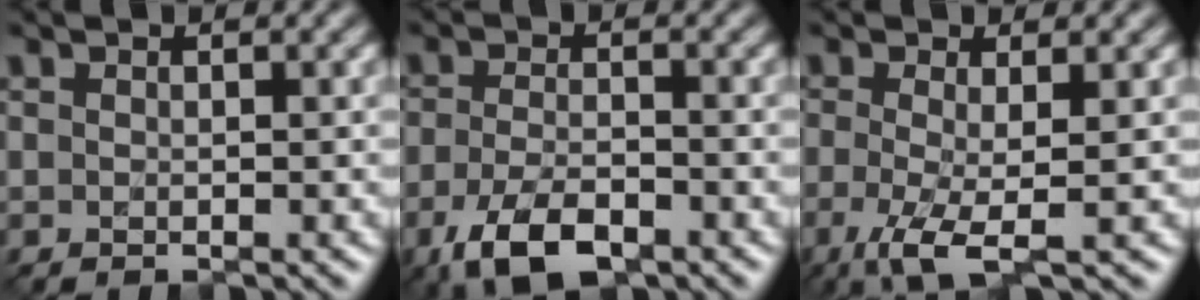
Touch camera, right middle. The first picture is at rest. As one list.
[{"total": 5.1, "force": [-3.4, 2.1, 3.2], "torque": [-0.078, 0.001, -0.069]}, {"total": 4.2, "force": [-1.6, 0.9, 3.7], "torque": [-0.091, -0.005, -0.037]}]